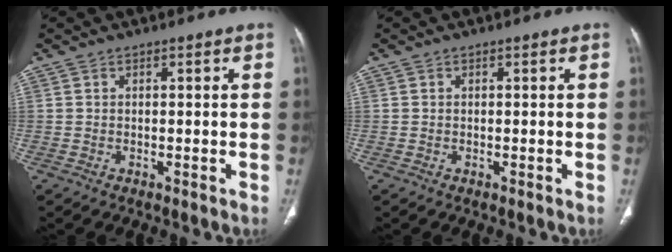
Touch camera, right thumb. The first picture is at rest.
{"total": 0.0}